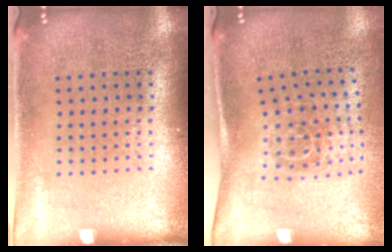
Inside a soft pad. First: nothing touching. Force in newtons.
{"total": 1.8, "press": 1.2, "slide": 1.4}